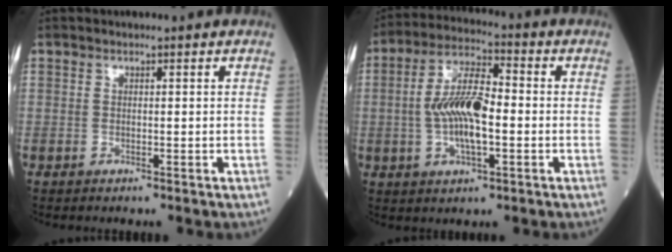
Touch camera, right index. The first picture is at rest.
{"total": 10.4, "force": [-0.9, 3.3, 9.9], "torque": [-0.197, 0.009, -0.019]}